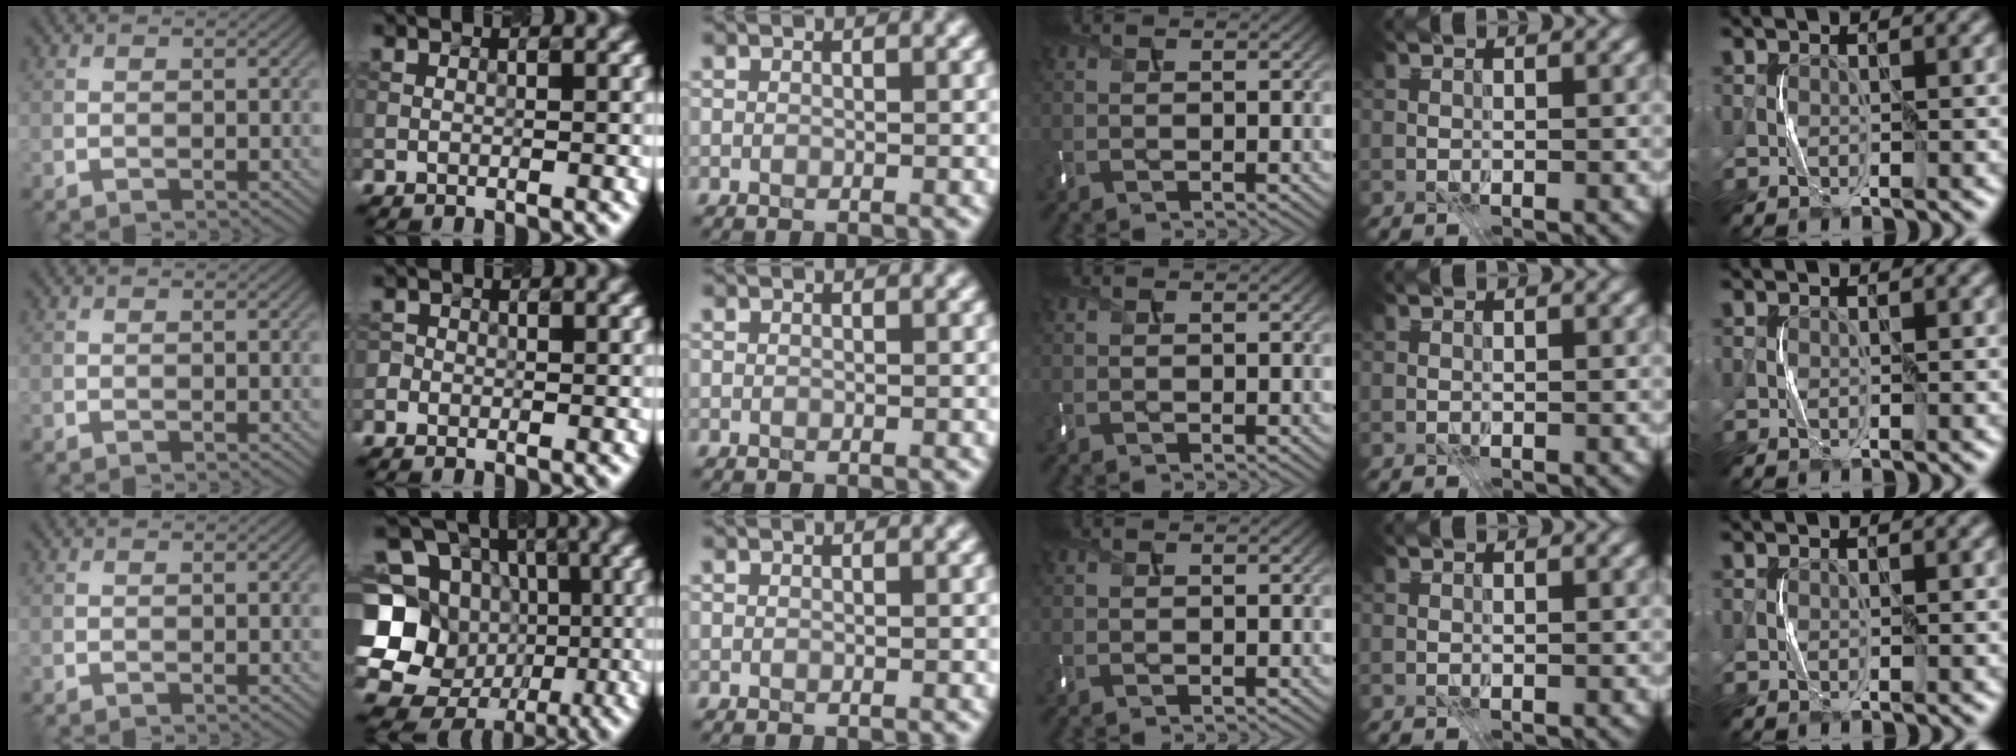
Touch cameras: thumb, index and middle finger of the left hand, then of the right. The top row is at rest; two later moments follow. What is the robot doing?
{"motion": "press", "object": "keyboard"}